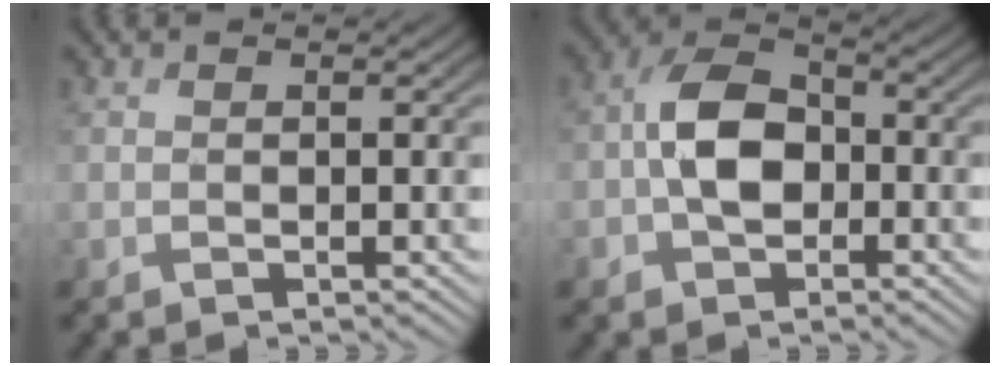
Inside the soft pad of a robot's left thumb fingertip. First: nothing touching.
{"total": 6.9, "force": [-1.3, 4.6, 4.9], "torque": [-0.097, 0.011, -0.037]}